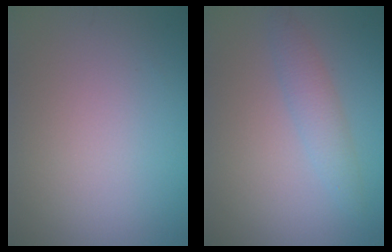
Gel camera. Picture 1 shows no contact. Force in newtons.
{"total": 2.1, "press": 2.1, "slide": 0.0}